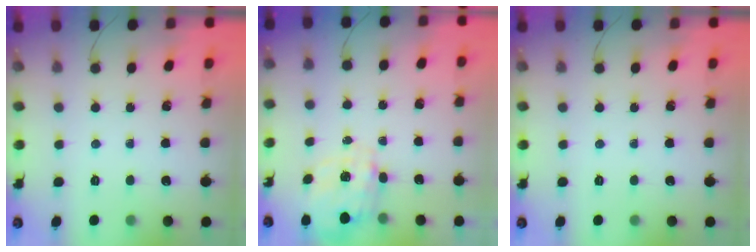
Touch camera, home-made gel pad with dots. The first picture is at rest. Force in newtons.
{"total": 2.5, "press": 2.3, "slide": 1.0}
{"total": 0.0}